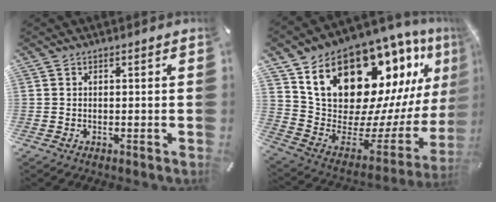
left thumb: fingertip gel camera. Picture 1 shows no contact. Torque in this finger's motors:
{"motor_torque": [2.73, 2.28, 2.21, -0.55, 0.56]}